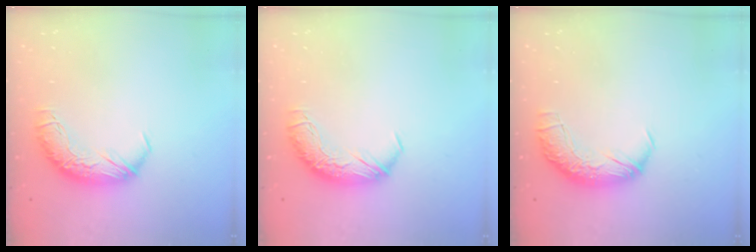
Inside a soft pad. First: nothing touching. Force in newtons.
{"total": 0.0}
{"total": 2.4, "press": 1.0, "slide": 2.2}